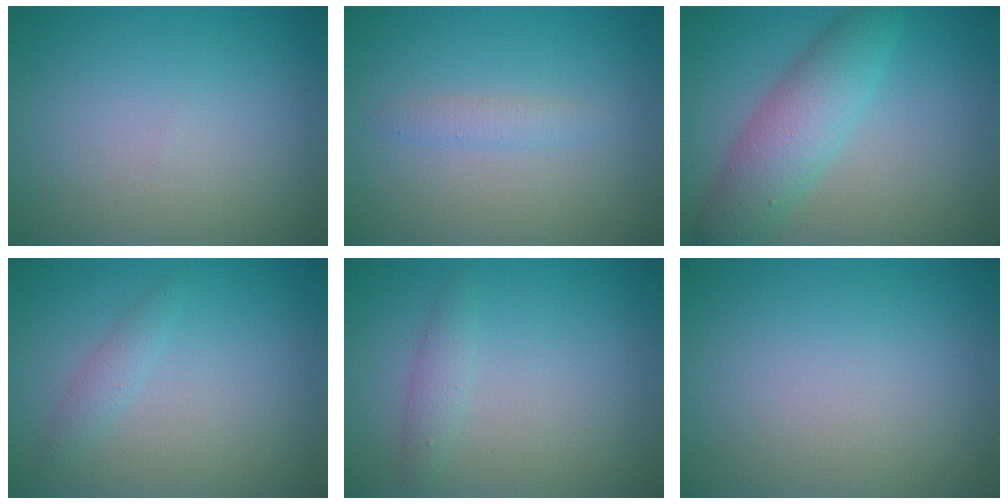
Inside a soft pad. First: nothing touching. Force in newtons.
{"total": 1.2, "press": 1.2, "slide": 0.1}
{"total": 4.8, "press": 4.8, "slide": 0.0}
{"total": 1.2, "press": 1.2, "slide": 0.1}
{"total": 1.3, "press": 1.3, "slide": 0.0}
{"total": 0.0}